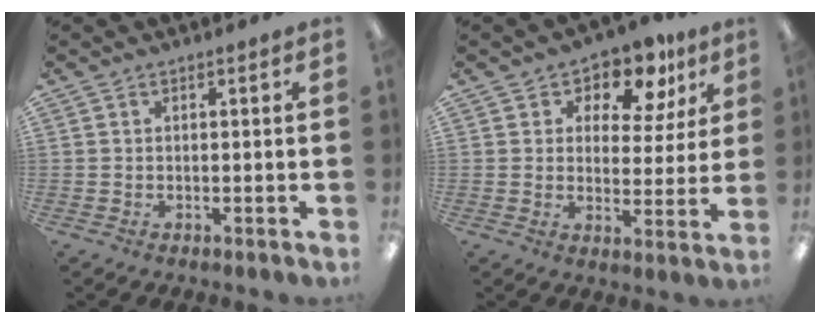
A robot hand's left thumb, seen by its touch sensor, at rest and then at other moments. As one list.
[{"total": 8.8, "force": [6.1, 5.1, 3.8], "torque": [-0.058, -0.039, 0.106]}]